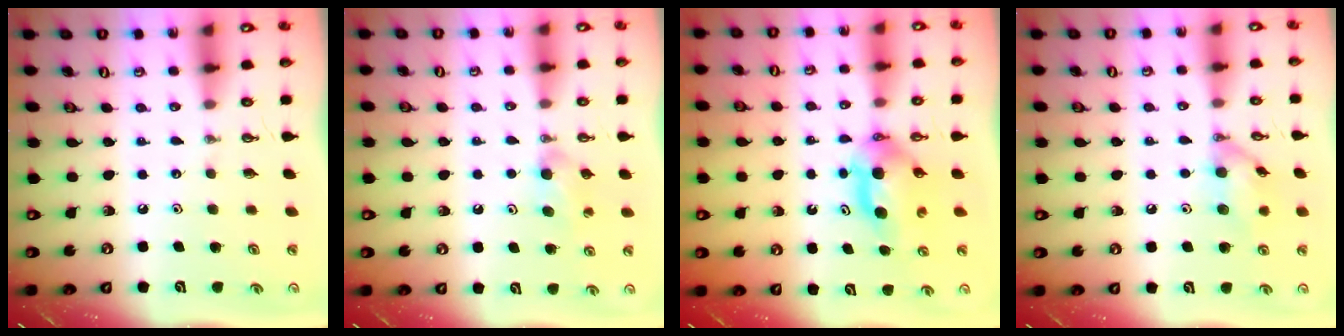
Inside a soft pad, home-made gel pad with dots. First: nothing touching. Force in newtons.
{"total": 5.9, "press": 4.2, "slide": 4.1}
{"total": 5.2, "press": 5.2, "slide": 0.2}
{"total": 11.2, "press": 11.2, "slide": 0.3}